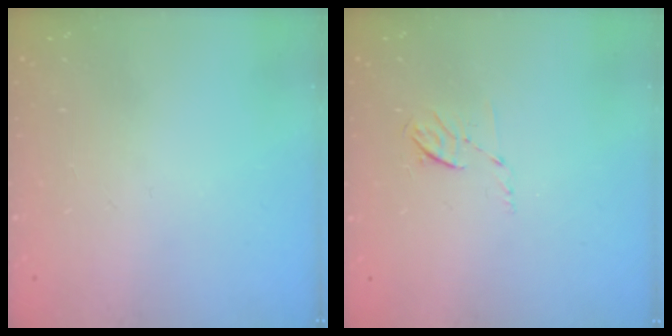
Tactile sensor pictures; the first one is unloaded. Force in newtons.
{"total": 4.4, "press": 4.2, "slide": 1.5}